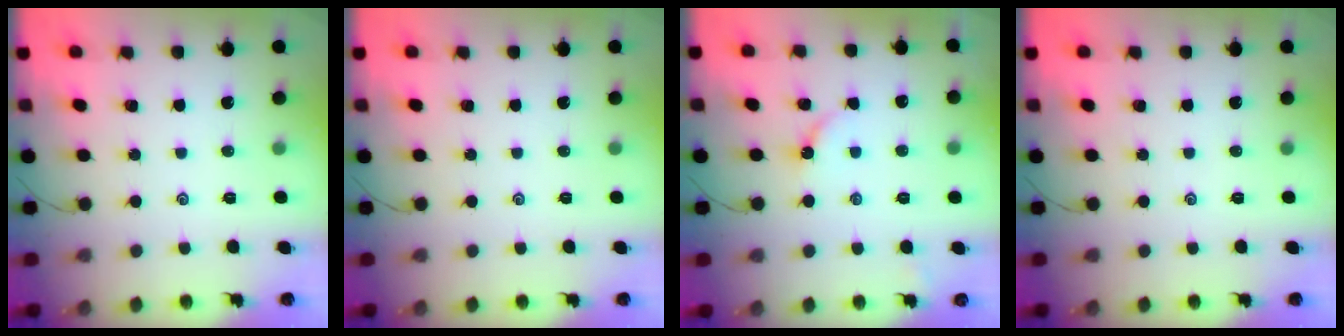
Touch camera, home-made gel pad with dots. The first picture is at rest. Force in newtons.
{"total": 0.0}
{"total": 3.8, "press": 3.8, "slide": 0.5}
{"total": 0.0}